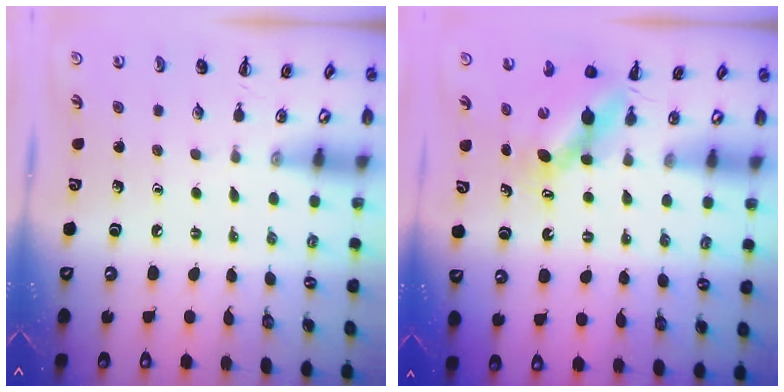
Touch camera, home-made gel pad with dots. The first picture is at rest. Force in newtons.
{"total": 6.2, "press": 6.2, "slide": 0.5}